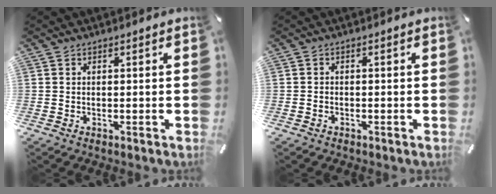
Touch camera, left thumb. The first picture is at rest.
{"total": 0.9, "force": [-0.6, 0.7, 0.2], "torque": [-0.007, 0.003, -0.014]}